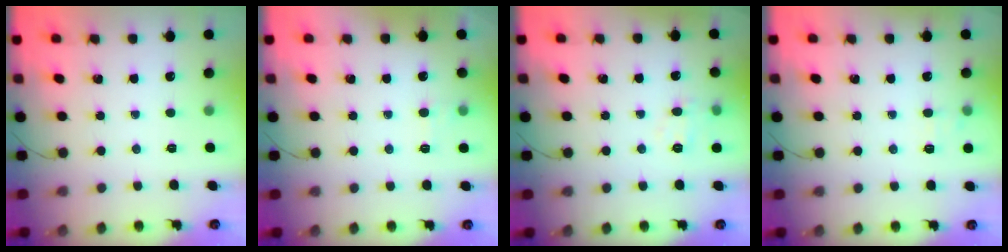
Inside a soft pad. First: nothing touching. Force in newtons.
{"total": 6.3, "press": 6.0, "slide": 1.7}
{"total": 7.0, "press": 6.7, "slide": 1.9}
{"total": 6.5, "press": 6.2, "slide": 1.8}